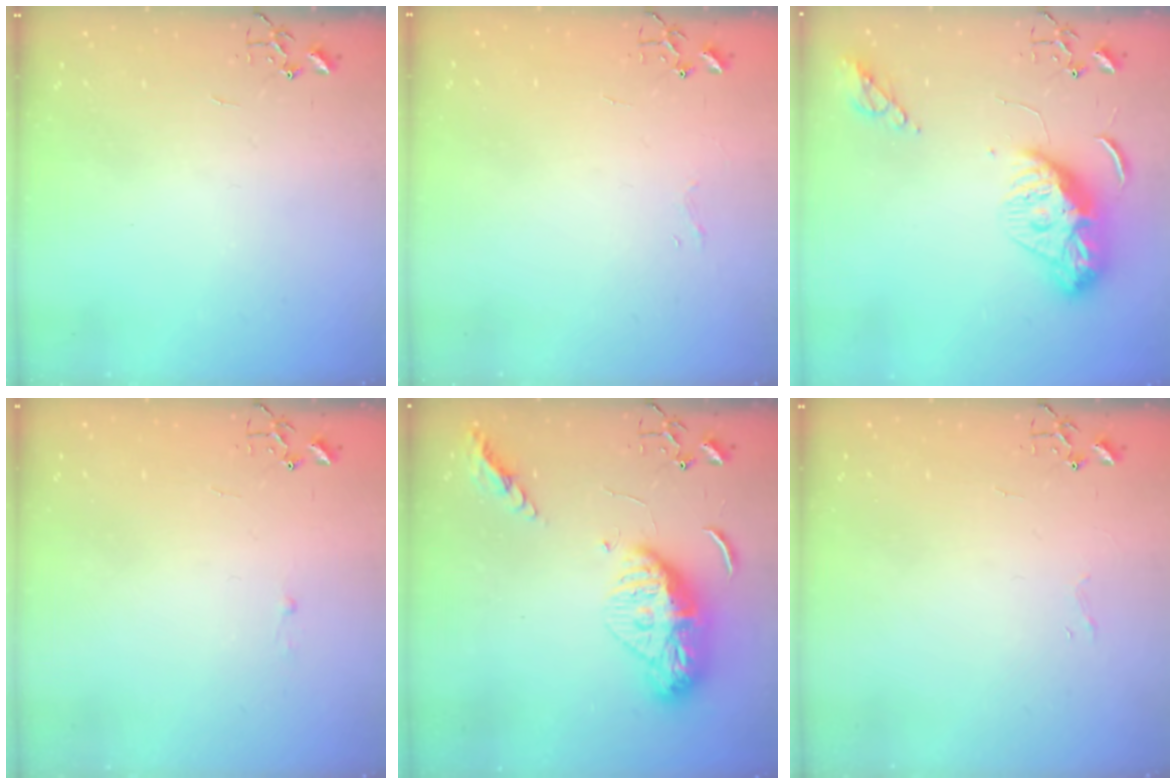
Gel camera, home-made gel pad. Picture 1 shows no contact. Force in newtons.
{"total": 3.3, "press": 3.3, "slide": 0.3}
{"total": 11.6, "press": 11.6, "slide": 1.0}
{"total": 1.8, "press": 1.8, "slide": 0.2}
{"total": 15.4, "press": 15.3, "slide": 1.2}
{"total": 3.4, "press": 3.4, "slide": 0.3}